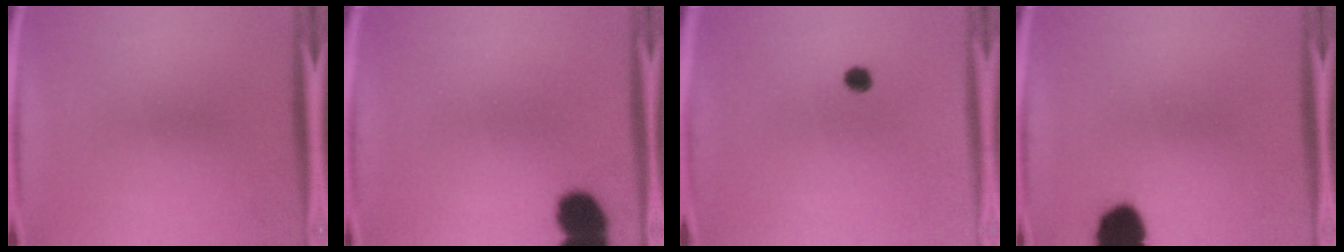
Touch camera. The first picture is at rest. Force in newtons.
{"total": 8.8}
{"total": 1.4}
{"total": 10.4}